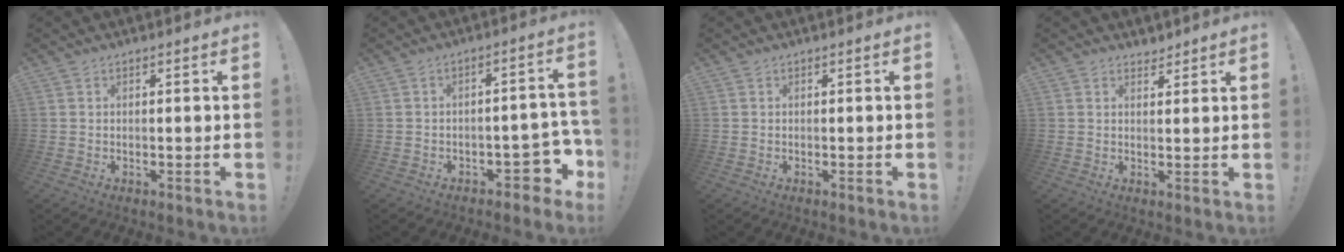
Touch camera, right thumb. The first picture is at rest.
{"total": 8.5, "force": [-4.3, 4.6, 5.8], "torque": [-0.050, 0.024, -0.068]}
{"total": 0.0}
{"total": 2.2, "force": [2.0, 0.9, -0.2], "torque": [0.010, -0.010, 0.038]}